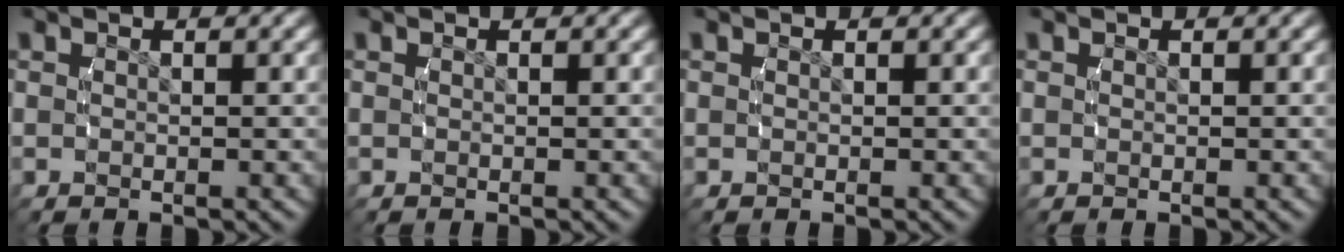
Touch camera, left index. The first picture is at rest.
{"total": 0.0}
{"total": 0.0}
{"total": 0.0}